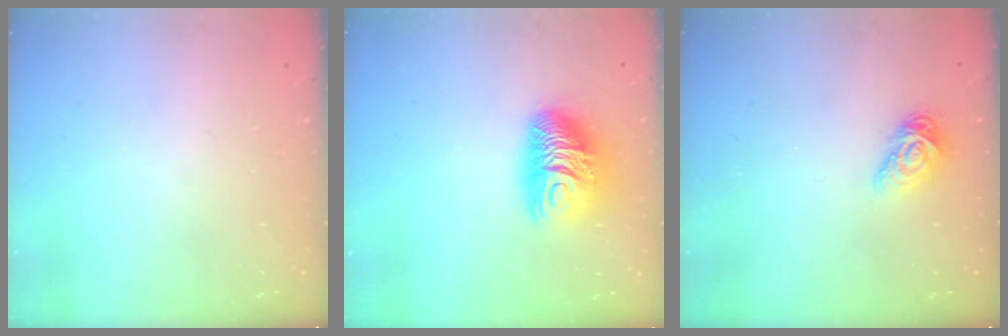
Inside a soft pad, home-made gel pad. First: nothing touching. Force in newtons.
{"total": 12.0, "press": 12.0, "slide": 0.8}
{"total": 8.4, "press": 8.4, "slide": 0.8}